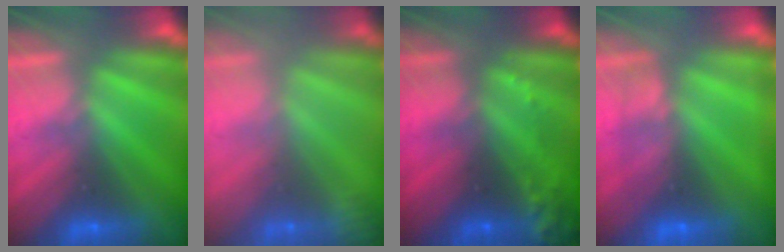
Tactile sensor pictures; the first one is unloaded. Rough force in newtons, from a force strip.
{"total": 2.4}
{"total": 9.4}
{"total": 2.2}